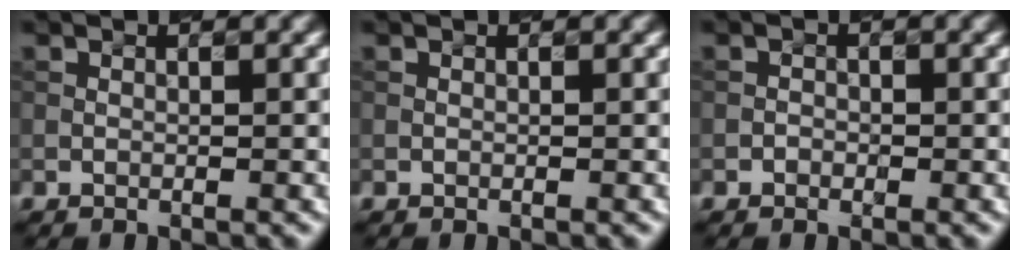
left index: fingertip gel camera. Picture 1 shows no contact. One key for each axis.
{"total": 0.0}
{"total": 0.6, "fx": -0.3, "fy": 0.5, "fz": 0.1, "tx": 0.003, "ty": 0.001, "tz": -0.006}